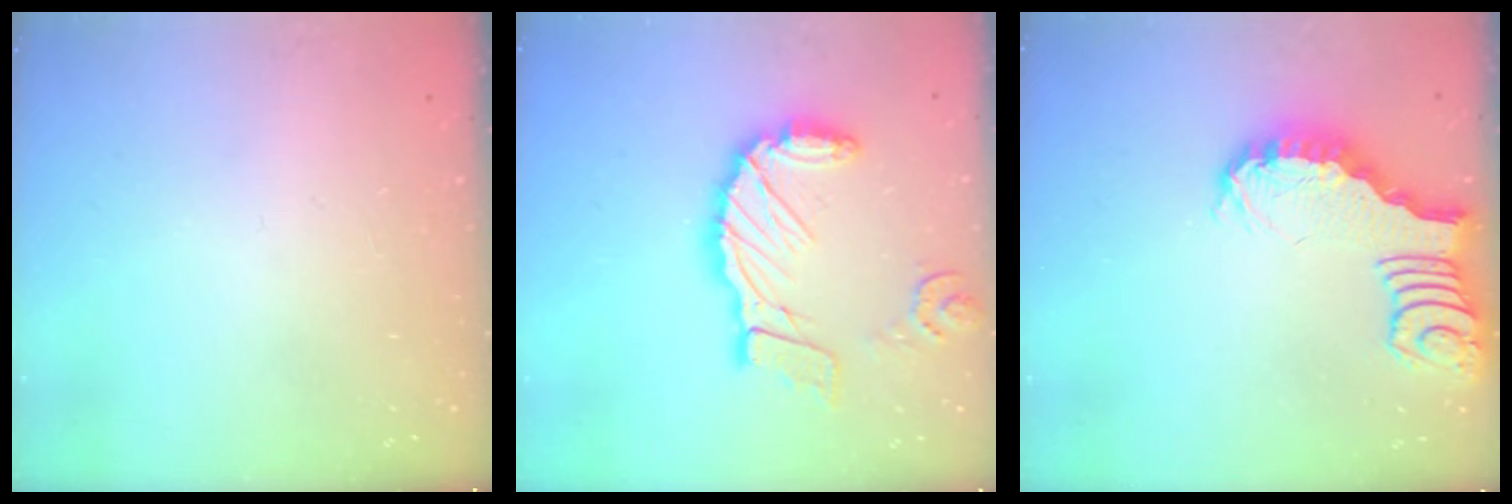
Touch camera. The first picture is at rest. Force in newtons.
{"total": 16.7, "press": 16.6, "slide": 1.9}
{"total": 3.4, "press": 3.4, "slide": 0.2}